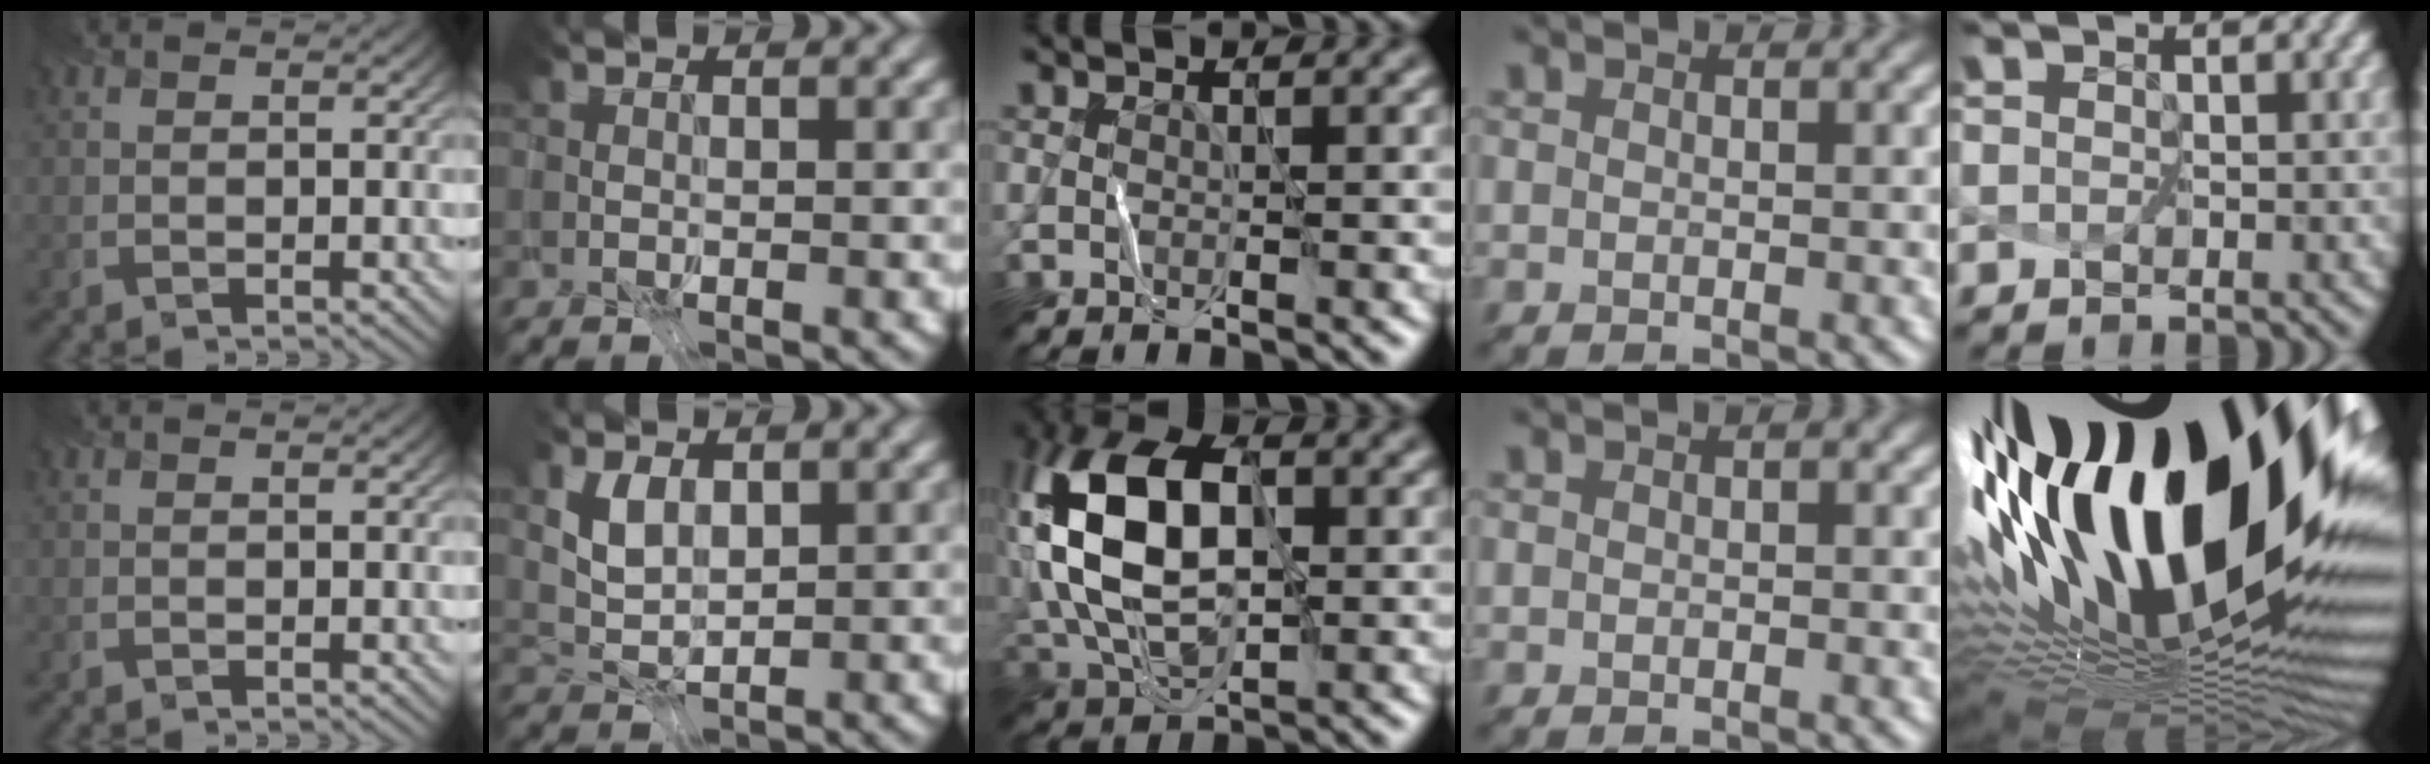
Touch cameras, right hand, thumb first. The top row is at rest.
{"index": {"total": 0.5, "force": [0.0, -0.5, 0.1], "torque": [-0.008, -0.009, 0.011]}, "middle": {"total": 13.4, "force": [0.7, 8.0, 10.7], "torque": [-0.216, 0.015, 0.000]}, "ring": {"total": 0.9, "force": [0.2, 0.5, 0.7], "torque": [0.002, 0.005, -0.005]}, "little": {"total": 21.1, "force": [5.0, 8.2, 18.8], "torque": [-0.304, -0.021, 0.099]}}